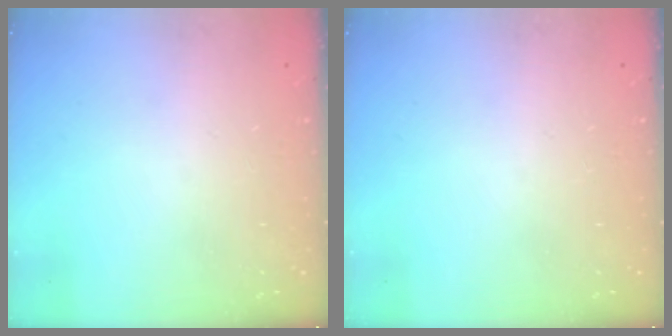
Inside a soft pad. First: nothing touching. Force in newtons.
{"total": 0.0}